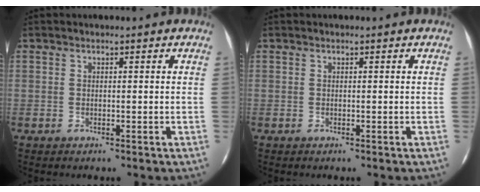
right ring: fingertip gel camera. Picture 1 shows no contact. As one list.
[{"total": 0.0}]